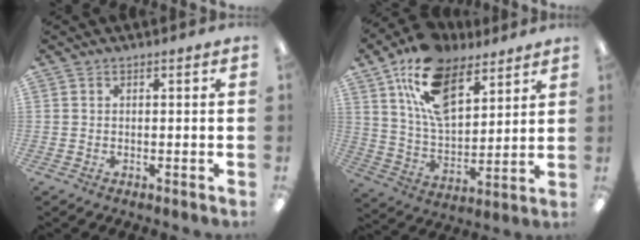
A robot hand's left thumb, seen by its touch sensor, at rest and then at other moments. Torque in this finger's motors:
{"motor_torque": [0.31, 0.76, 1.38, -1.39, 0.23]}